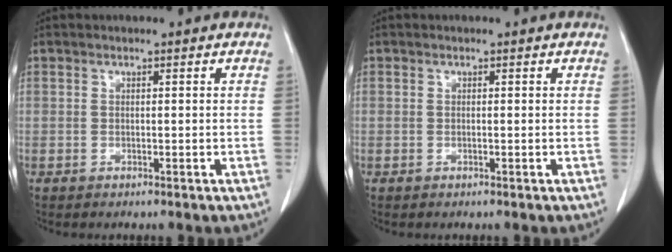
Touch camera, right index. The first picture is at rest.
{"total": 0.0}